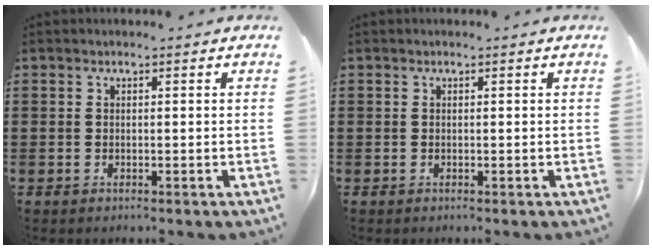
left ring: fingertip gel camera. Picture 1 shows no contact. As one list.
[{"total": 0.0}]